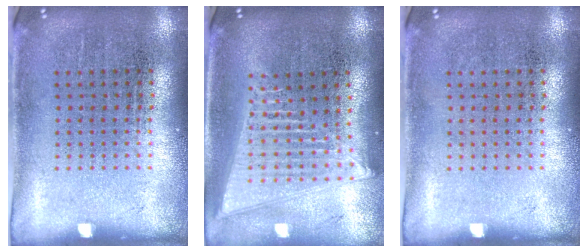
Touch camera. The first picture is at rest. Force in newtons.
{"total": 2.1, "press": 1.8, "slide": 1.1}
{"total": 0.0}